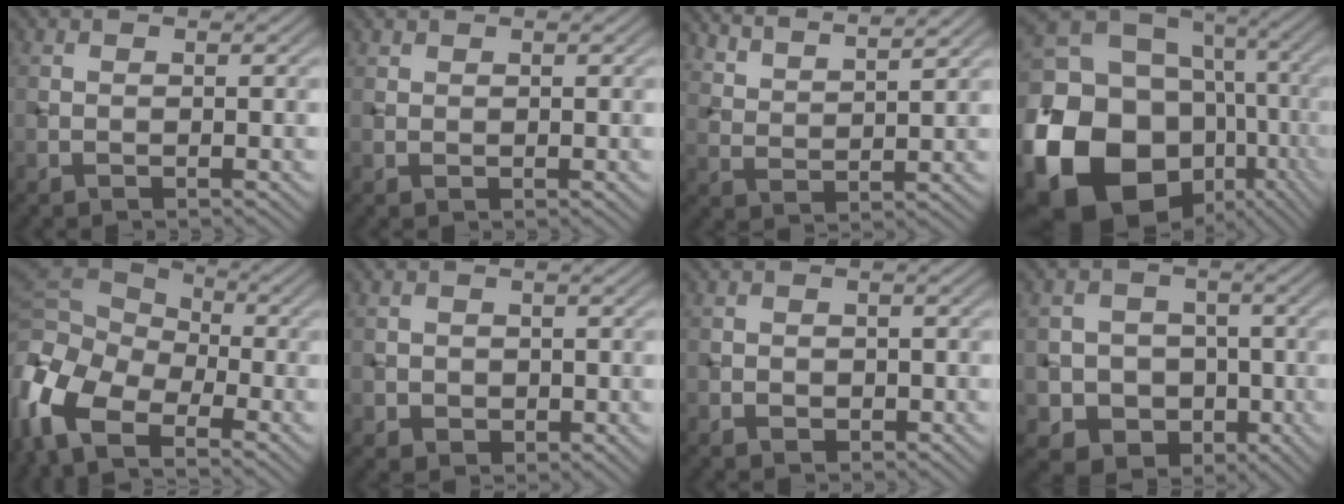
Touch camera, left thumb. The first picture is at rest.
{"total": 1.0, "force": [0.7, 0.6, 0.1], "torque": [-0.005, 0.000, 0.018]}
{"total": 7.1, "force": [6.2, 1.3, 3.3], "torque": [-0.065, 0.001, 0.116]}
{"total": 24.9, "force": [-6.4, 20.6, 12.4], "torque": [-0.308, -0.040, -0.126]}
{"total": 14.1, "force": [-5.9, 8.3, 9.8], "torque": [-0.264, -0.030, -0.096]}
{"total": 2.3, "force": [-0.2, 2.2, 0.9], "torque": [-0.022, -0.011, -0.004]}
{"total": 1.3, "force": [-0.4, 1.1, 0.6], "torque": [-0.009, -0.004, -0.007]}
{"total": 7.7, "force": [-1.9, 7.2, 2.3], "torque": [-0.060, -0.007, -0.058]}